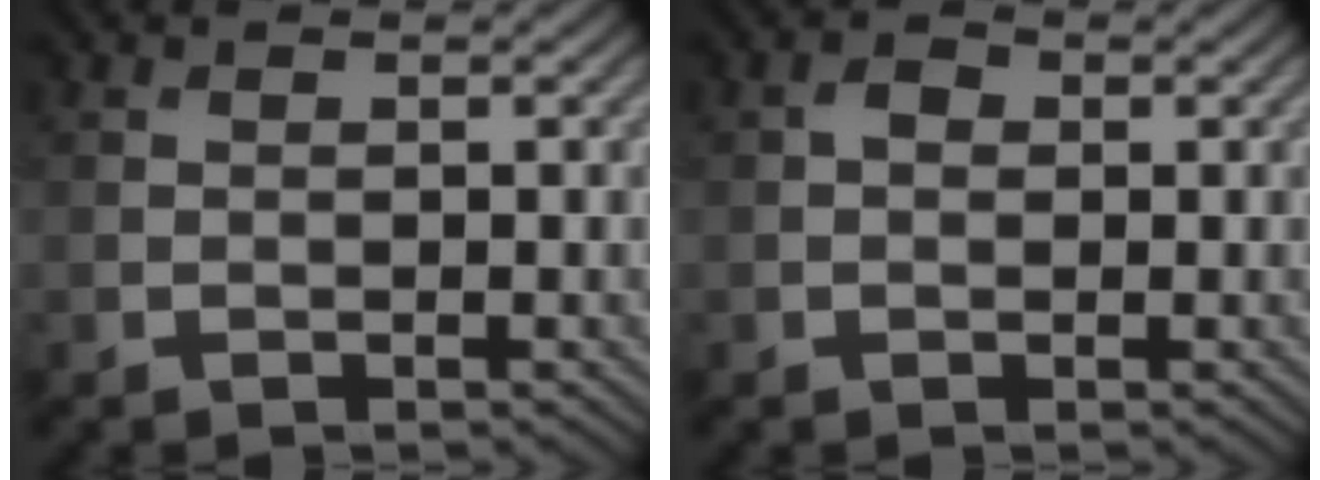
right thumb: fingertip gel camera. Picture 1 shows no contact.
{"total": 1.4, "force": [0.1, 1.0, 0.9], "torque": [-0.017, 0.001, -0.004]}